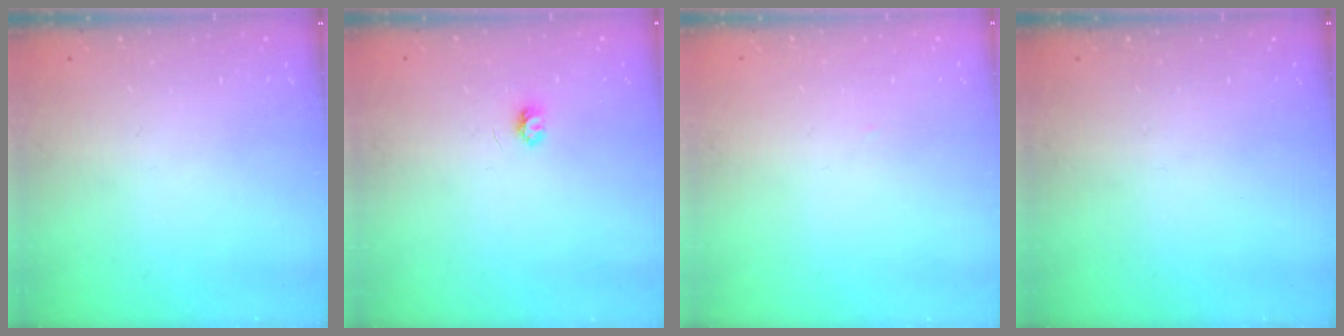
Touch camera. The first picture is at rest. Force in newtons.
{"total": 3.2, "press": 3.2, "slide": 0.3}
{"total": 1.1, "press": 1.1, "slide": 0.1}
{"total": 0.0}